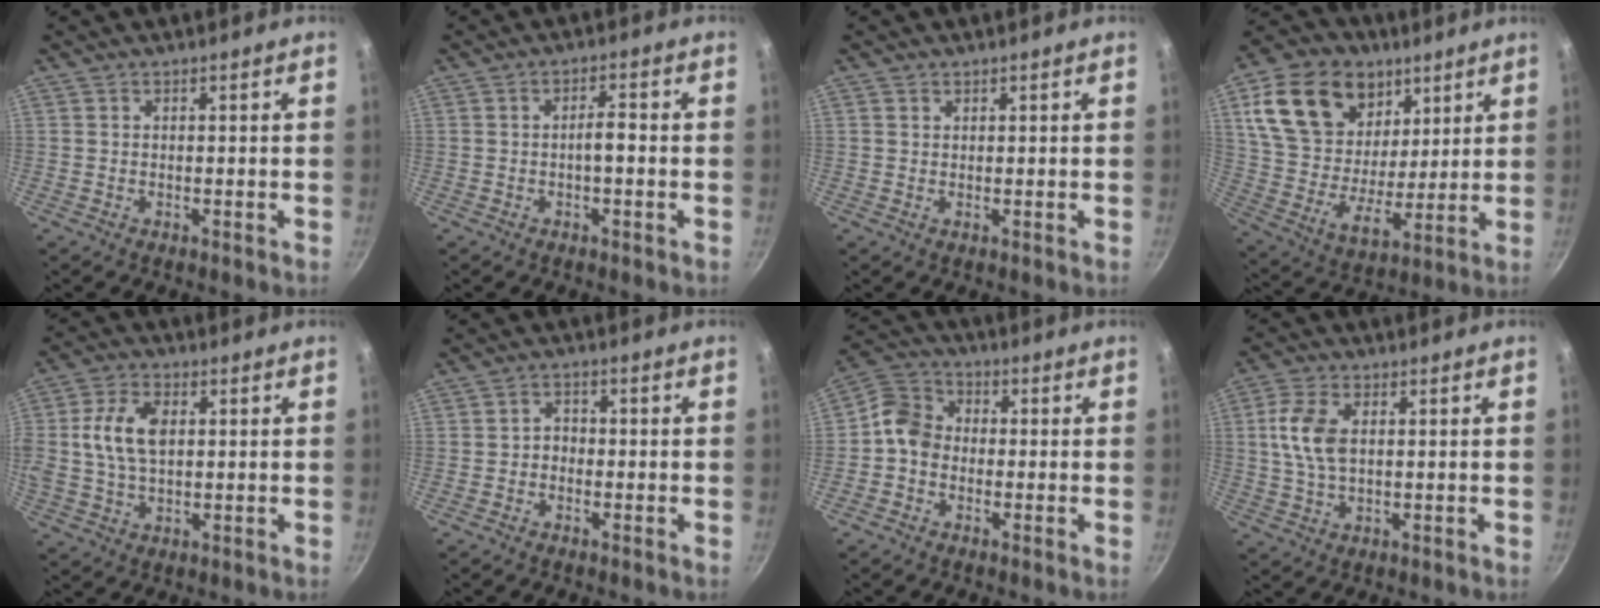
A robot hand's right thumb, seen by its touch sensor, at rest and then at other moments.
{"total": 3.2, "force": [-0.6, 1.0, 3.0], "torque": [-0.049, 0.013, -0.011]}
{"total": 0.8, "force": [0.5, 0.6, 0.2], "torque": [-0.001, 0.000, 0.006]}
{"total": 22.9, "force": [10.2, 16.0, 12.8], "torque": [-0.204, -0.033, 0.187]}
{"total": 10.0, "force": [1.5, 6.0, 7.8], "torque": [-0.144, 0.013, 0.021]}
{"total": 2.3, "force": [-0.8, 1.9, 1.1], "torque": [-0.005, 0.013, -0.017]}
{"total": 7.0, "force": [-1.2, 5.9, 3.6], "torque": [-0.045, 0.023, -0.047]}
{"total": 8.0, "force": [1.3, 4.6, 6.4], "torque": [-0.126, 0.006, 0.023]}